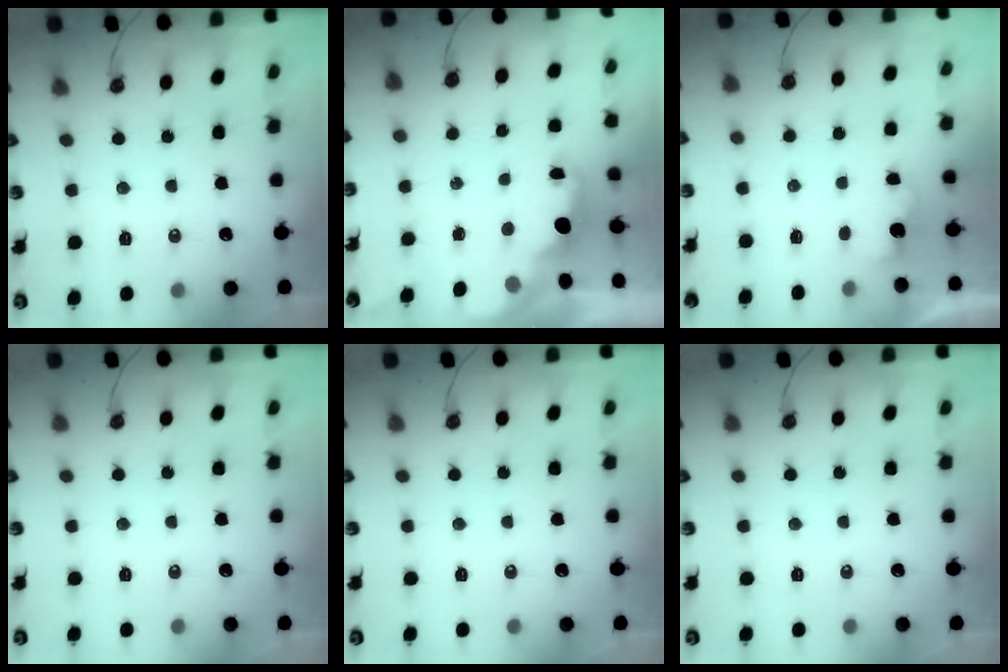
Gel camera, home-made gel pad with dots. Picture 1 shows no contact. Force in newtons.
{"total": 2.0, "press": 1.9, "slide": 0.7}
{"total": 1.8, "press": 1.6, "slide": 0.8}
{"total": 0.0}
{"total": 0.0}
{"total": 0.0}